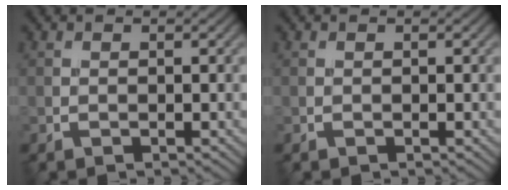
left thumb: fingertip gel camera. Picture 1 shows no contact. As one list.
[{"total": 0.0}]